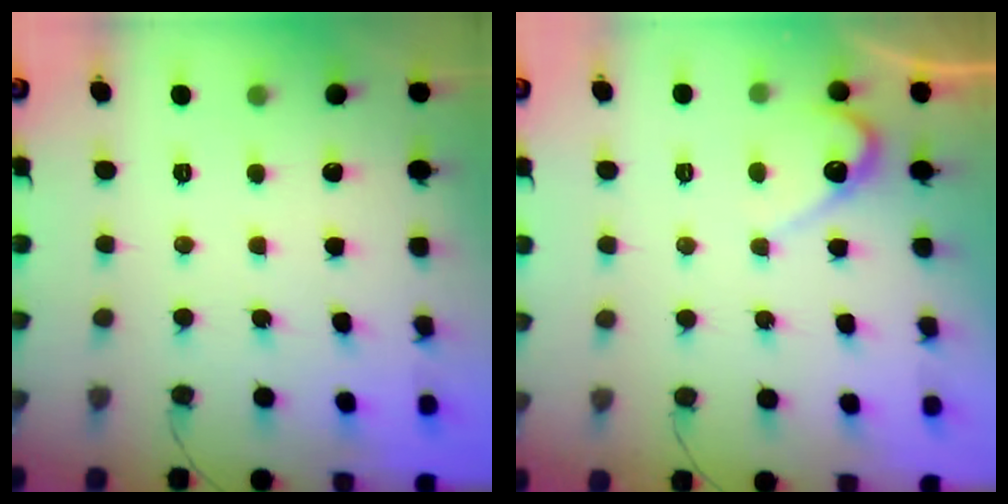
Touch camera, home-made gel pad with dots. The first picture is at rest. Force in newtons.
{"total": 5.5, "press": 5.5, "slide": 0.3}